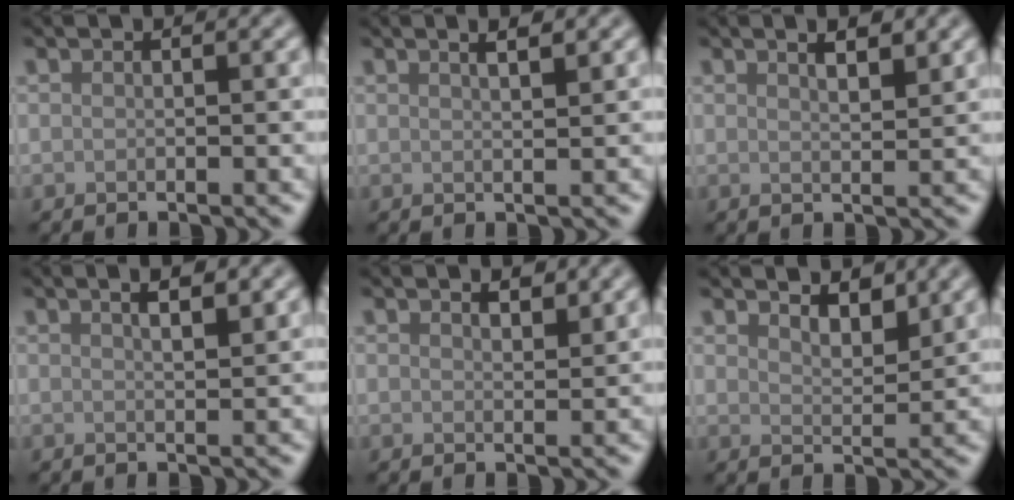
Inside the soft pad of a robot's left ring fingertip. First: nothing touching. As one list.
[{"total": 2.5, "force": [1.4, 0.9, 1.9], "torque": [-0.007, 0.007, -0.001]}, {"total": 2.6, "force": [1.7, 0.8, 1.9], "torque": [-0.016, 0.006, 0.016]}, {"total": 2.7, "force": [1.5, 0.9, 2.1], "torque": [-0.010, 0.007, 0.005]}, {"total": 1.4, "force": [1.1, 0.4, 0.7], "torque": [-0.011, -0.001, 0.021]}, {"total": 2.6, "force": [2.4, 0.5, 0.8], "torque": [-0.014, -0.001, 0.035]}]